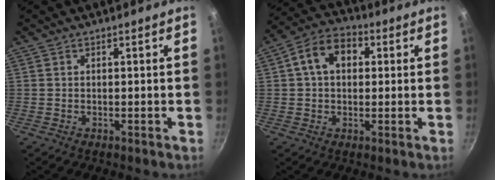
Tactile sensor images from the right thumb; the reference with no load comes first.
{"total": 9.8, "force": [2.2, 6.9, 6.6], "torque": [-0.089, 0.023, 0.020]}